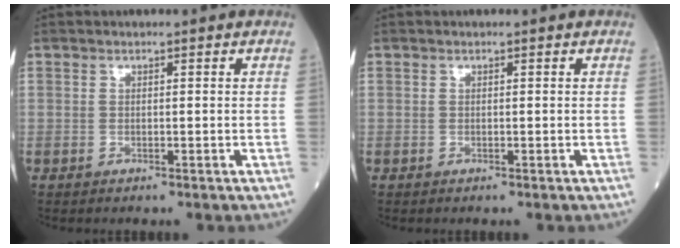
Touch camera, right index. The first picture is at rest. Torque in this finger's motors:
{"motor_torque": [-0.17, -0.01, -0.07, -0.01]}